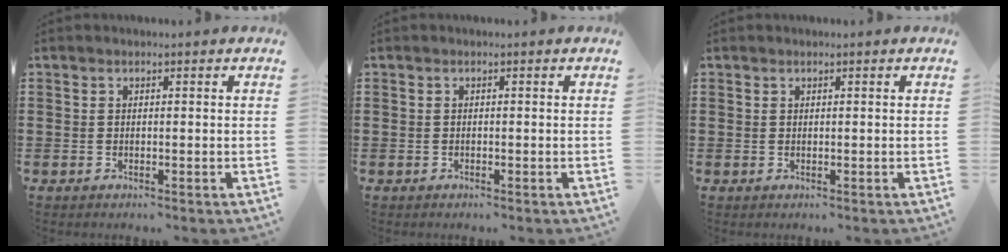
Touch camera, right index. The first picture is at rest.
{"total": 0.0}
{"total": 0.0}